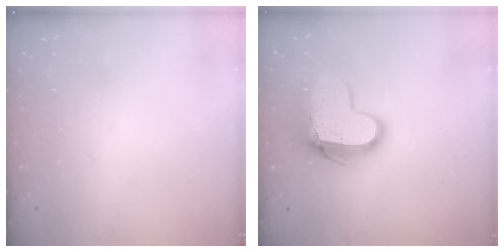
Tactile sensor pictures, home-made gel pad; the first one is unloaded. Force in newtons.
{"total": 13.2, "press": 13.2, "slide": 1.2}